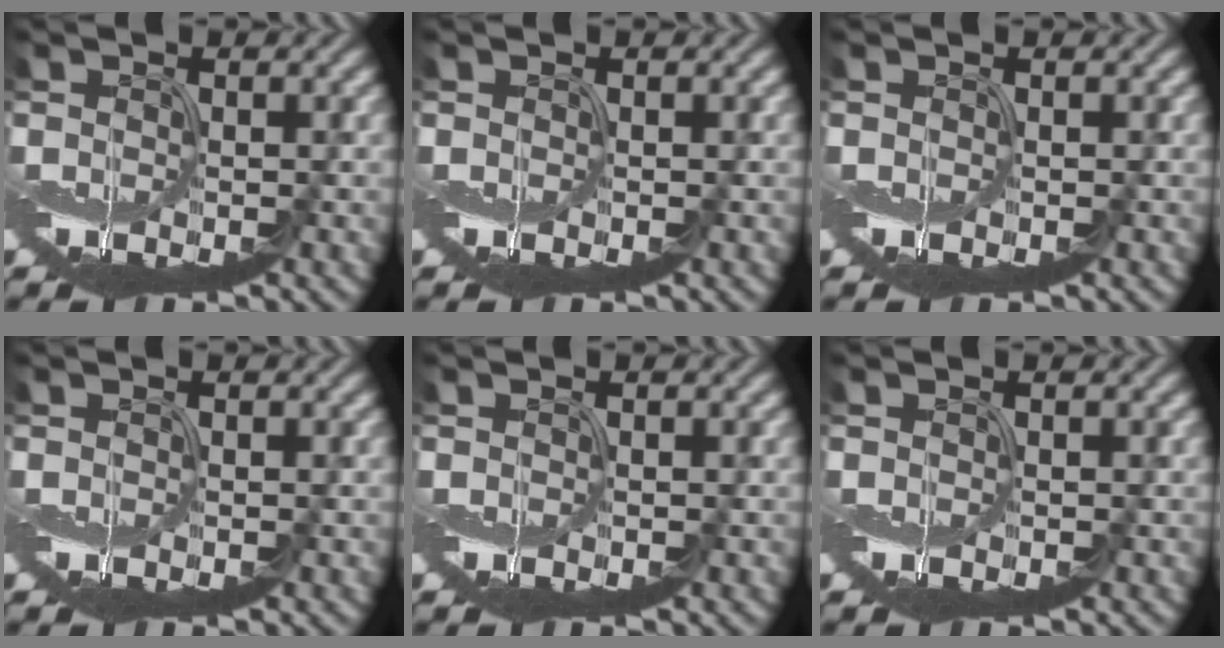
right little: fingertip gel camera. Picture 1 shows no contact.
{"total": 0.0}
{"total": 0.0}
{"total": 0.0}
{"total": 0.0}
{"total": 0.0}